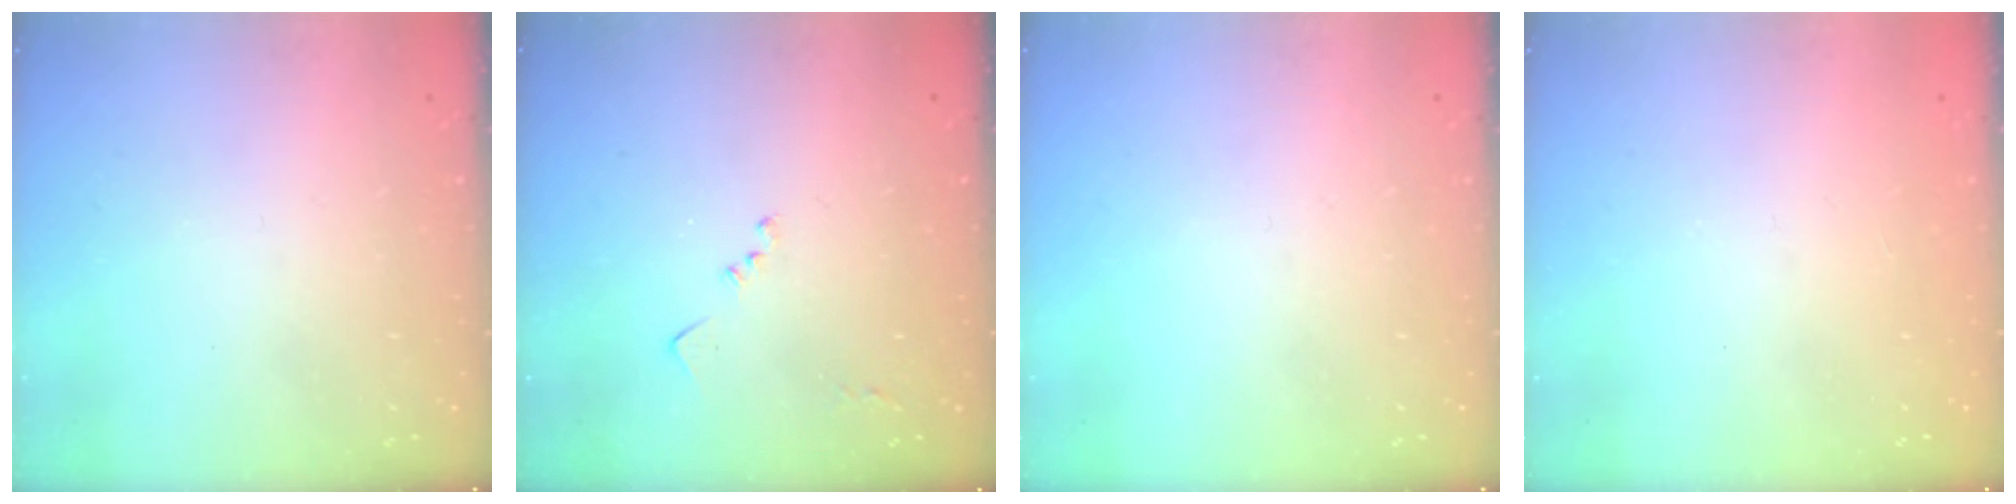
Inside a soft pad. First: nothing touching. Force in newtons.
{"total": 7.5, "press": 7.4, "slide": 1.0}
{"total": 0.0}
{"total": 1.0, "press": 0.9, "slide": 0.3}